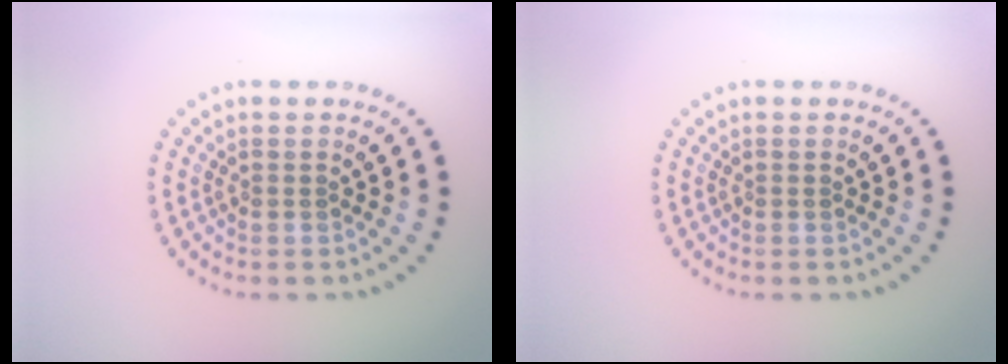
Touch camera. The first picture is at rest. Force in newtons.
{"total": 0.0}